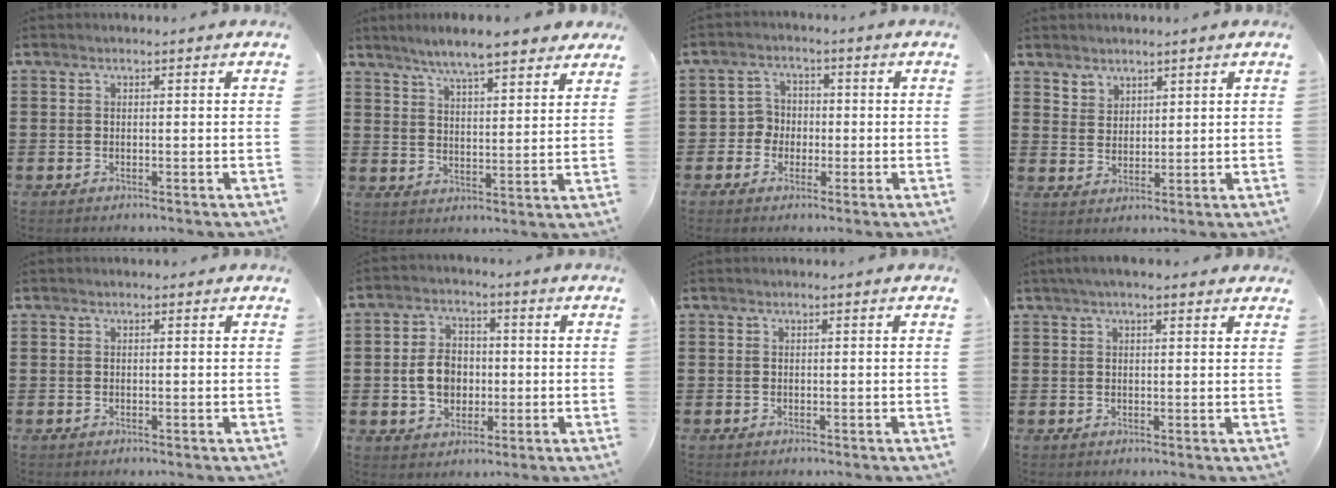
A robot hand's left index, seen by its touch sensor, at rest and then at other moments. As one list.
[{"total": 6.5, "force": [5.8, 0.6, 2.8], "torque": [-0.075, -0.015, 0.102]}, {"total": 3.7, "force": [-1.3, 3.3, 0.7], "torque": [-0.029, 0.009, -0.031]}, {"total": 3.1, "force": [2.6, 1.7, -0.2], "torque": [-0.005, 0.001, 0.049]}, {"total": 0.0}, {"total": 6.3, "force": [-0.6, 4.8, 4.0], "torque": [-0.082, 0.008, -0.015]}, {"total": 0.0}, {"total": 2.9, "force": [2.1, 0.8, 1.9], "torque": [-0.041, 0.007, 0.037]}]